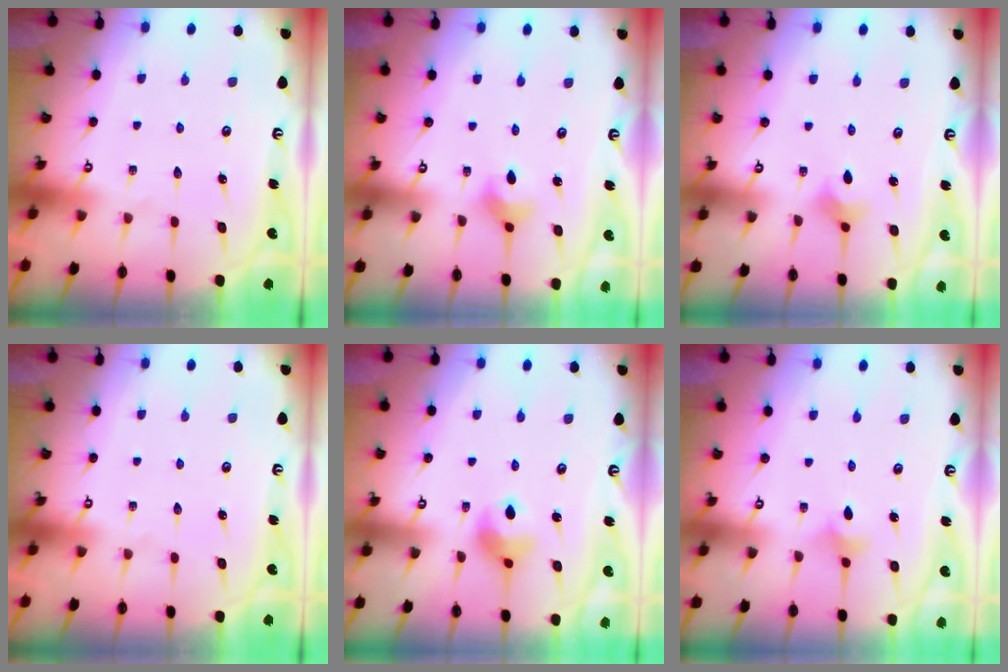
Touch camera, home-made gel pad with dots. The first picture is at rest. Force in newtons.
{"total": 4.7, "press": 4.7, "slide": 0.8}
{"total": 2.6, "press": 2.6, "slide": 0.5}
{"total": 0.0}
{"total": 7.8, "press": 7.8, "slide": 0.6}
{"total": 3.3, "press": 3.2, "slide": 0.8}